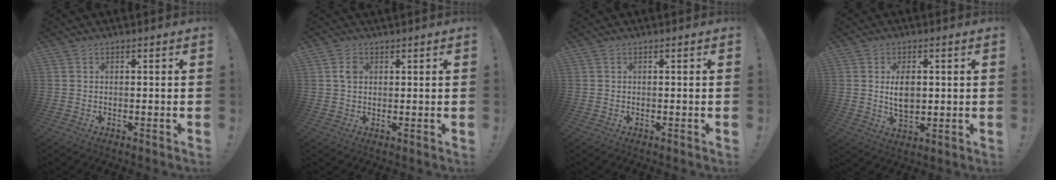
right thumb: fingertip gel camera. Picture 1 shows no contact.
{"total": 2.7, "force": [1.4, 1.8, 1.4], "torque": [-0.014, -0.006, 0.023]}
{"total": 0.0}
{"total": 6.9, "force": [0.9, 4.1, 5.4], "torque": [-0.086, -0.004, 0.011]}